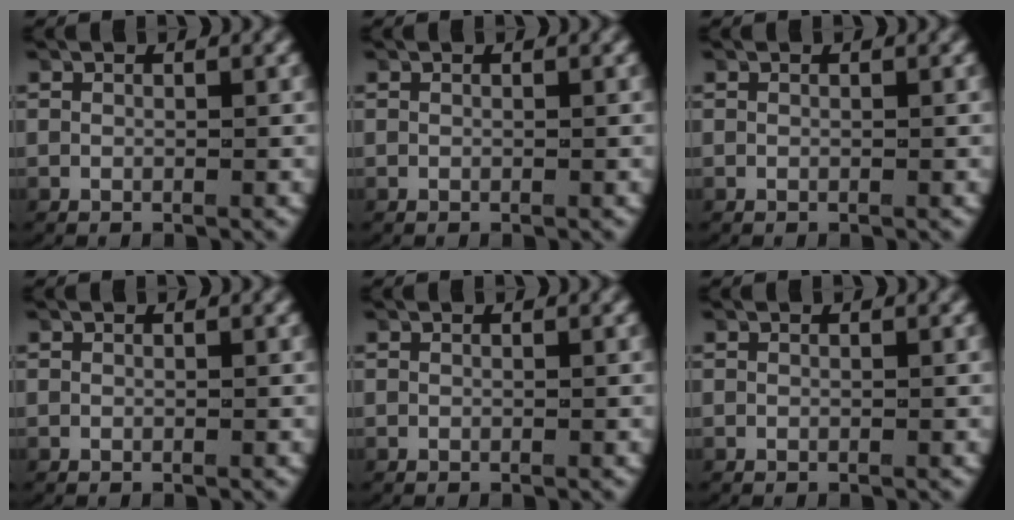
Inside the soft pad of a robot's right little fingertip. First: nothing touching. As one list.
[{"total": 0.0}, {"total": 0.0}, {"total": 0.0}, {"total": 0.0}, {"total": 0.0}]